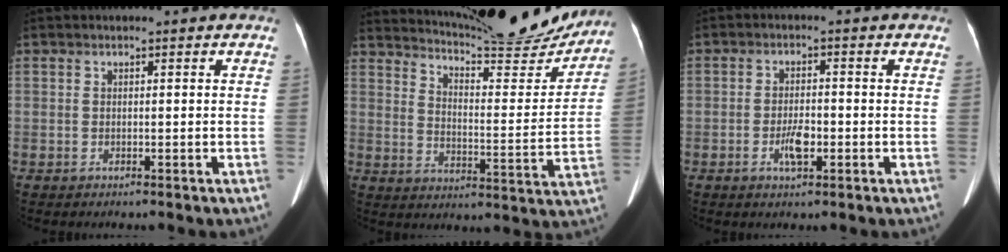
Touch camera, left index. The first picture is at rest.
{"total": 20.8, "force": [19.6, 1.8, 6.9], "torque": [-0.106, -0.054, 0.259]}
{"total": 3.4, "force": [-1.2, 1.2, 2.9], "torque": [-0.056, 0.001, -0.021]}